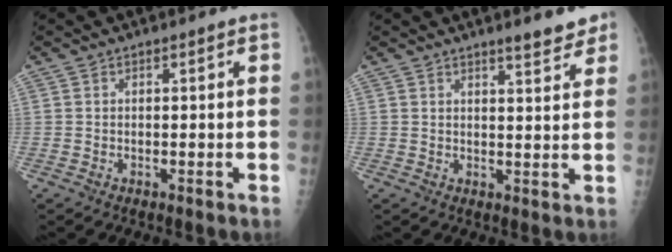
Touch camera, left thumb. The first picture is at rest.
{"total": 4.9, "force": [3.8, 1.0, 2.9], "torque": [-0.025, -0.024, 0.049]}